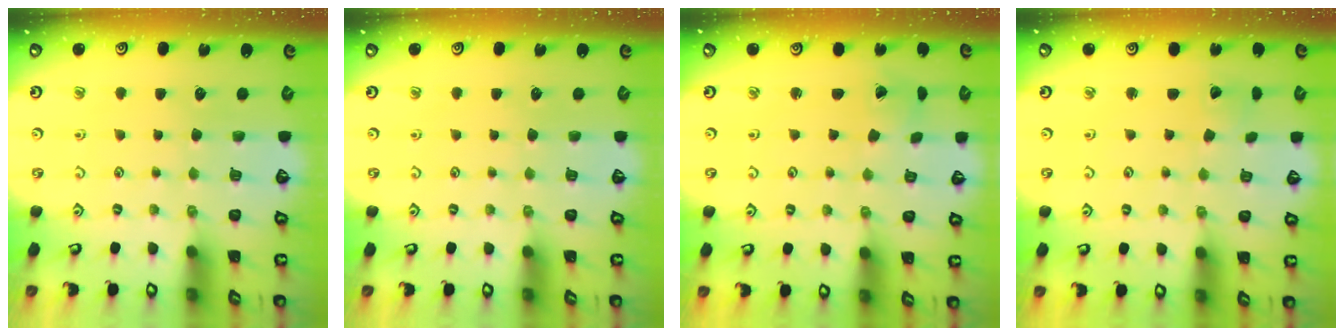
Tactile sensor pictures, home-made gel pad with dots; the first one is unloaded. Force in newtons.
{"total": 0.0}
{"total": 1.3, "press": 1.3, "slide": 0.3}
{"total": 2.3, "press": 2.3, "slide": 0.1}